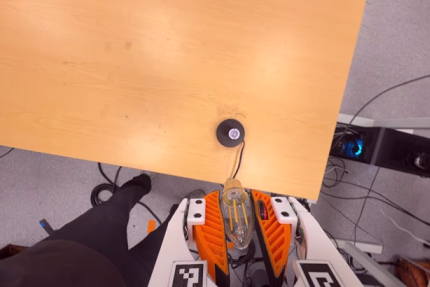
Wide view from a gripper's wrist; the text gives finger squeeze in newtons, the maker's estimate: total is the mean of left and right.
{"total": 13.3, "left": 13.7, "right": 12.9}